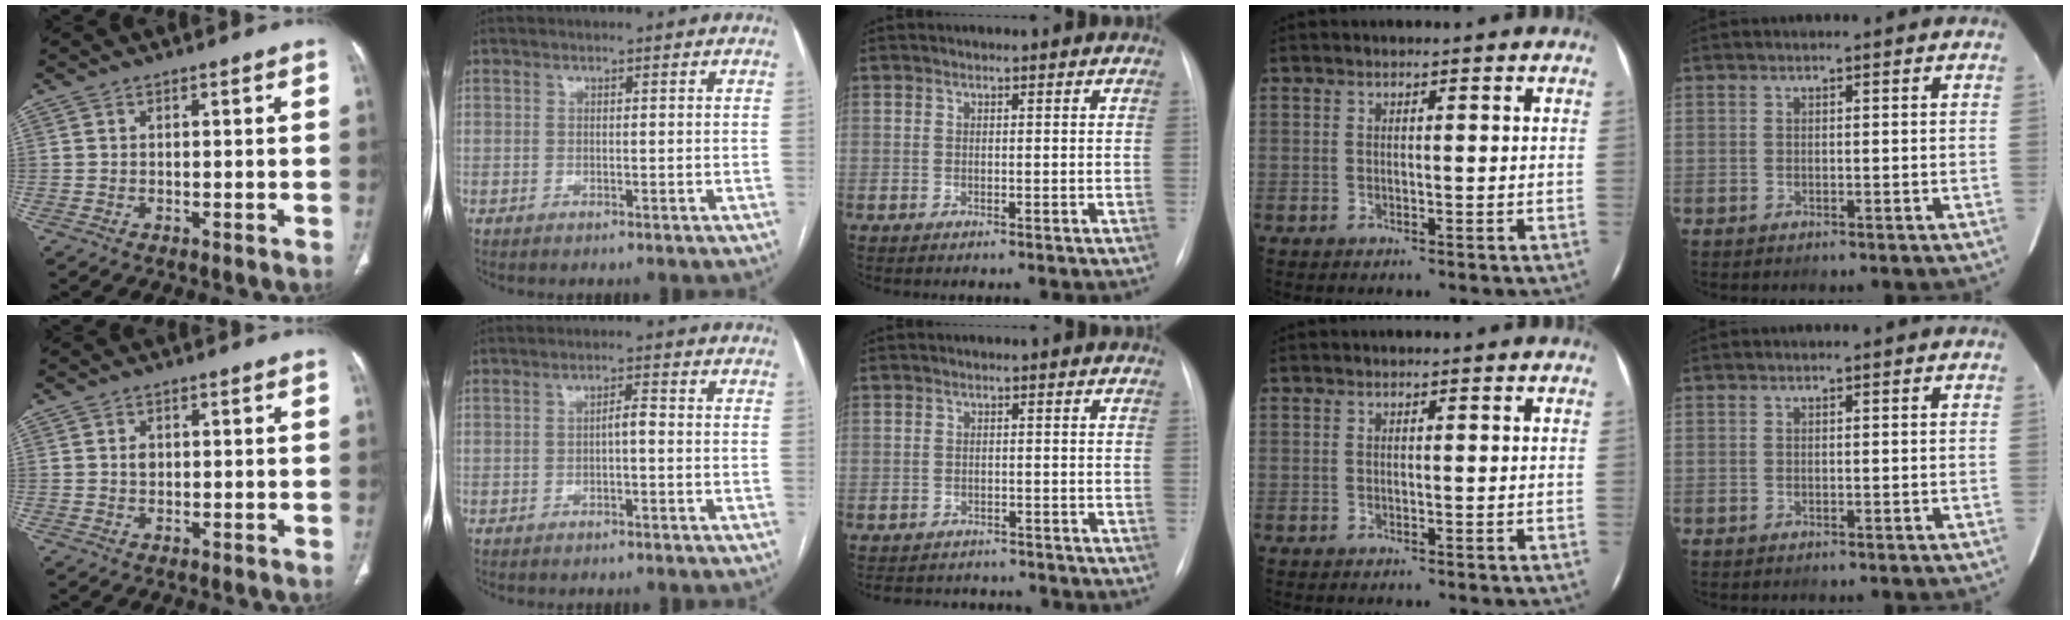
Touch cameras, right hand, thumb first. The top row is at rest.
{"thumb": {"total": 1.3, "force": [0.2, 1.0, 0.7], "torque": [-0.009, 0.001, 0.004]}, "index": {"total": 1.7, "force": [-0.4, 0.3, 1.6], "torque": [-0.026, 0.004, -0.008]}, "middle": {"total": 6.3, "force": [-5.9, 2.2, 0.6], "torque": [-0.006, 0.006, -0.075]}}